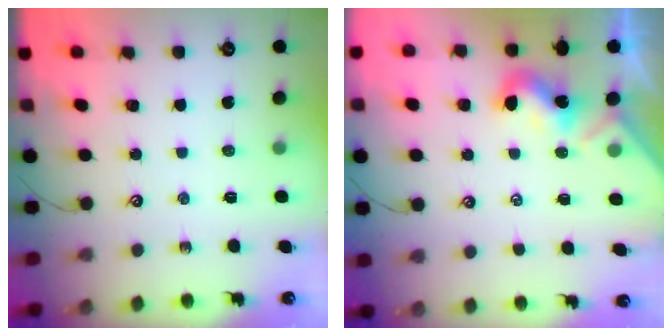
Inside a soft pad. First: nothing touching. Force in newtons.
{"total": 1.8, "press": 1.8, "slide": 0.5}